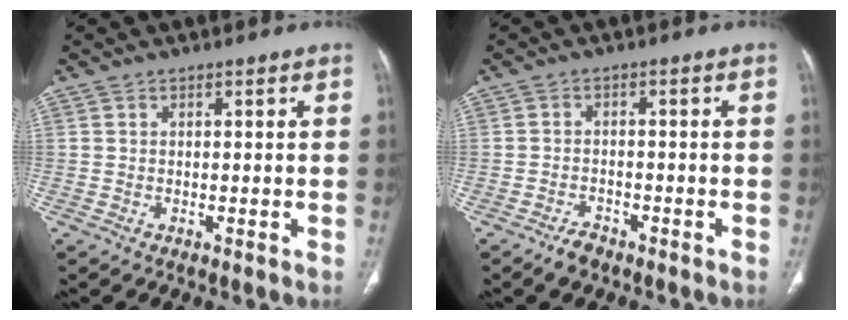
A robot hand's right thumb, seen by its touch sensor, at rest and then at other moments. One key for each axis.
{"total": 2.9, "fx": -2.2, "fy": 1.5, "fz": 1.1, "tx": -0.021, "ty": 0.010, "tz": -0.034}